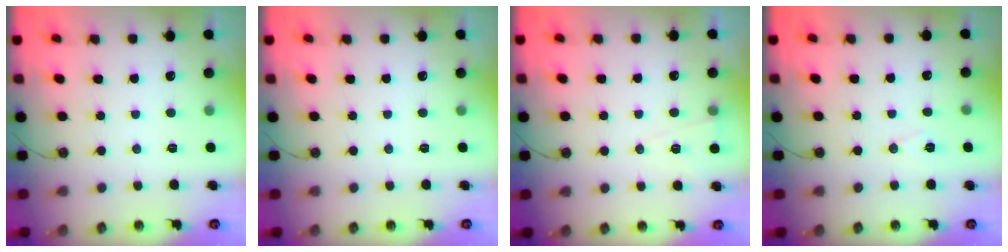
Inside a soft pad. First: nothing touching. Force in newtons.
{"total": 0.0}
{"total": 6.3, "press": 4.5, "slide": 4.3}
{"total": 6.0, "press": 3.8, "slide": 4.6}